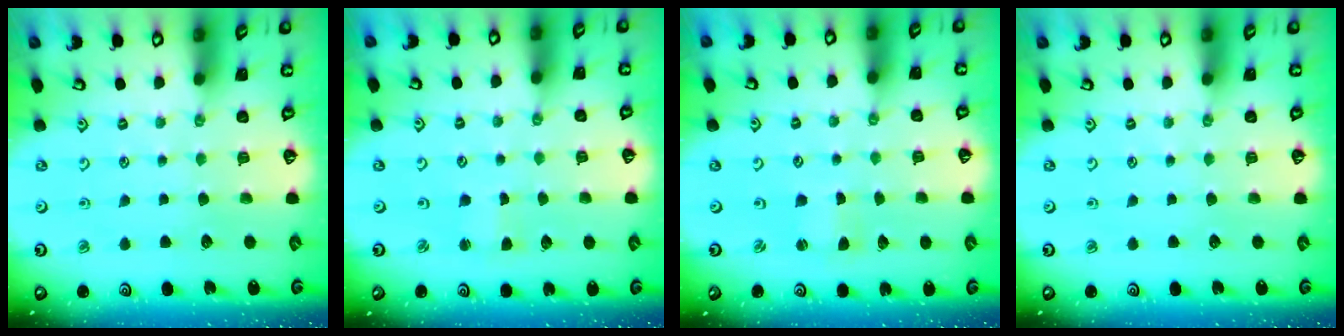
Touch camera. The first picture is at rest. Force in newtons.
{"total": 1.8, "press": 1.7, "slide": 0.3}
{"total": 0.6, "press": 0.5, "slide": 0.2}
{"total": 0.0}